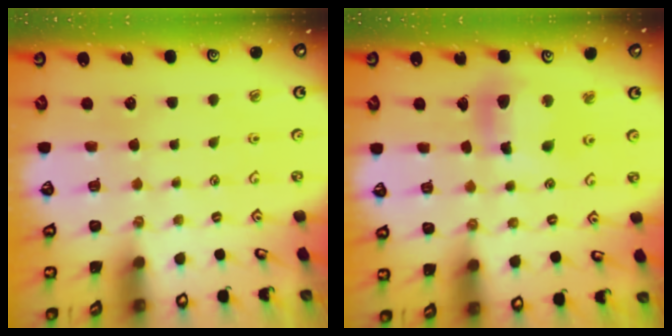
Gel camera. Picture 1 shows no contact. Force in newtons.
{"total": 10.9, "press": 10.7, "slide": 1.9}